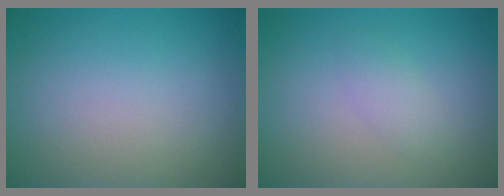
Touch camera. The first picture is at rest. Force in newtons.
{"total": 2.5, "press": 2.4, "slide": 0.3}